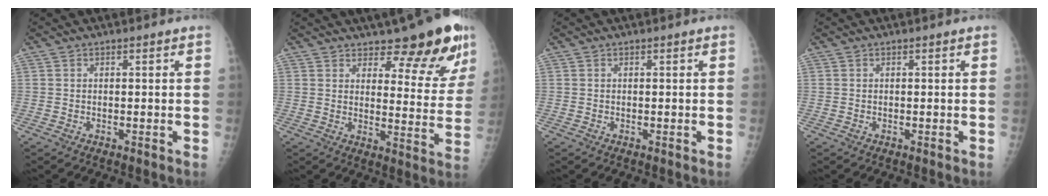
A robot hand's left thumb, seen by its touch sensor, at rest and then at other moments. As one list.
[{"total": 14.1, "force": [10.2, 4.9, 8.5], "torque": [-0.056, -0.075, 0.130]}, {"total": 0.0}, {"total": 0.0}]